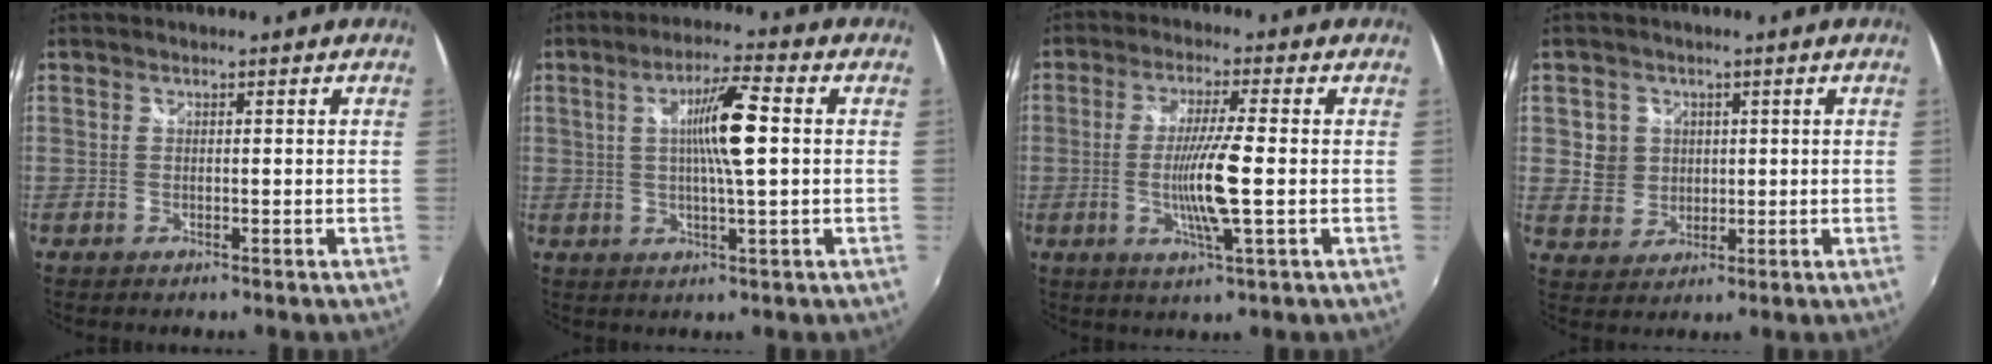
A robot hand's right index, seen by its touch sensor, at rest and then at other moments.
{"total": 8.2, "force": [1.3, -1.2, 8.0], "torque": [-0.130, -0.003, 0.025]}
{"total": 8.7, "force": [-1.4, -0.2, 8.6], "torque": [-0.158, -0.015, -0.027]}
{"total": 5.5, "force": [1.1, 5.3, 1.2], "torque": [-0.023, 0.008, 0.027]}